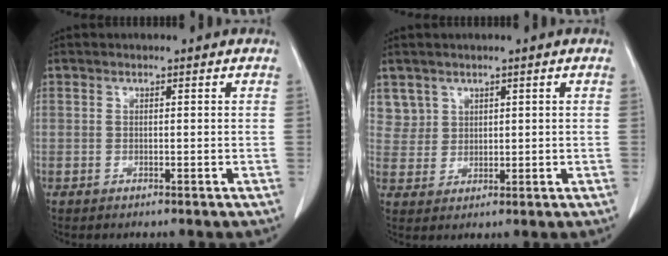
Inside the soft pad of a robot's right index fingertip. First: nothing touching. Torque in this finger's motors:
{"motor_torque": [-0.34, 0.37, -0.16, -0.02]}